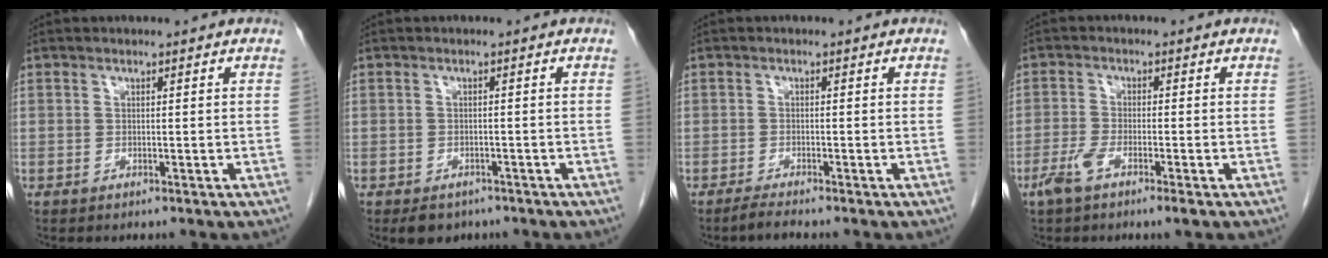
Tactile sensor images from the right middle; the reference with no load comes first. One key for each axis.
{"total": 3.5, "fx": -2.6, "fy": 2.1, "fz": 1.1, "tx": -0.017, "ty": -0.002, "tz": -0.032}
{"total": 1.8, "fx": -1.6, "fy": -0.3, "fz": 0.8, "tx": -0.028, "ty": -0.009, "tz": -0.031}
{"total": 4.1, "fx": -2.5, "fy": 0.6, "fz": 3.2, "tx": -0.068, "ty": -0.007, "tz": -0.050}